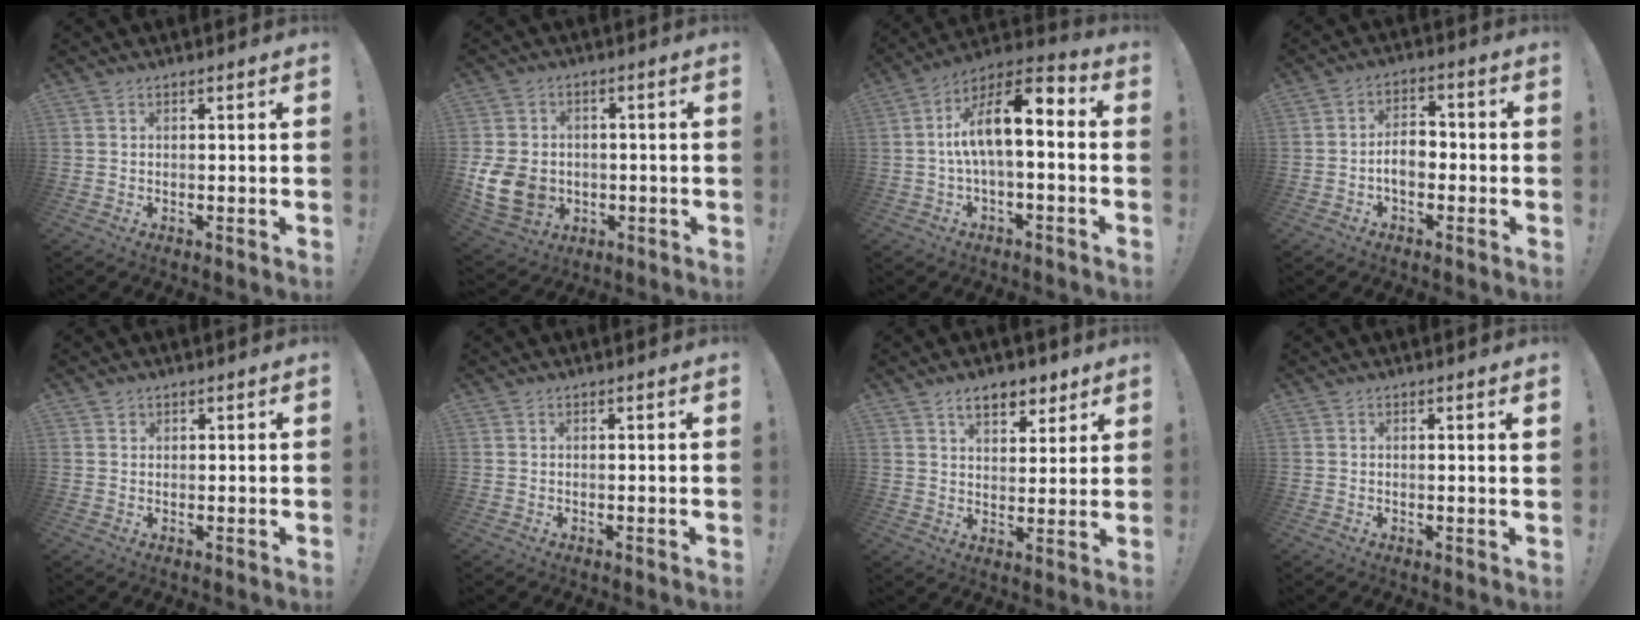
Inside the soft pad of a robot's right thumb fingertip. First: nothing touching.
{"total": 12.2, "force": [-1.9, 10.2, 6.5], "torque": [-0.122, 0.012, -0.031]}
{"total": 13.3, "force": [1.7, 4.8, 12.3], "torque": [-0.211, -0.001, 0.028]}
{"total": 6.7, "force": [-1.7, 4.3, 4.9], "torque": [-0.083, 0.012, -0.032]}
{"total": 1.1, "force": [1.0, 0.6, 0.1], "torque": [-0.001, -0.003, 0.019]}
{"total": 0.0}
{"total": 8.4, "force": [5.6, 4.6, 4.3], "torque": [-0.060, -0.025, 0.102]}
{"total": 1.2, "force": [0.7, -0.3, 1.0], "torque": [-0.011, -0.004, 0.008]}